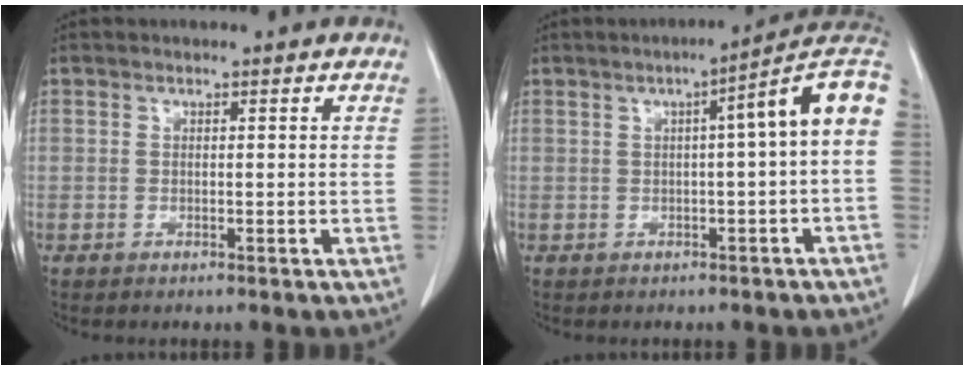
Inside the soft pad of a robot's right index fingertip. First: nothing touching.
{"total": 9.1, "force": [1.1, 0.0, 9.0], "torque": [-0.114, 0.031, 0.006]}